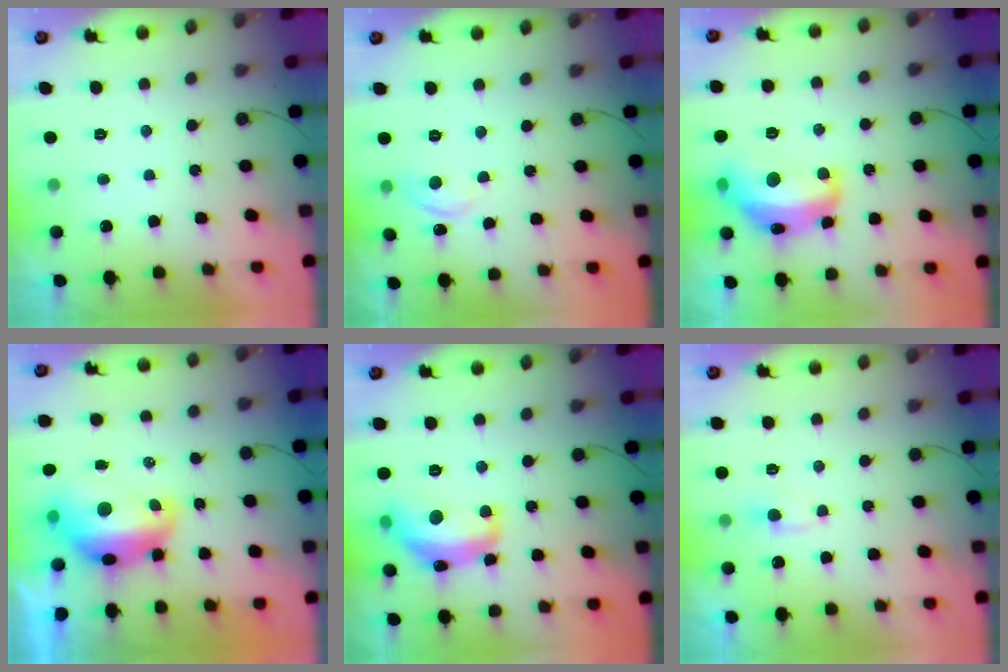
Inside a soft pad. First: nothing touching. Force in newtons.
{"total": 6.2, "press": 6.2, "slide": 0.7}
{"total": 16.5, "press": 16.4, "slide": 1.0}
{"total": 12.3, "press": 12.3, "slide": 1.1}
{"total": 16.3, "press": 16.3, "slide": 1.0}
{"total": 3.3, "press": 3.3, "slide": 0.4}